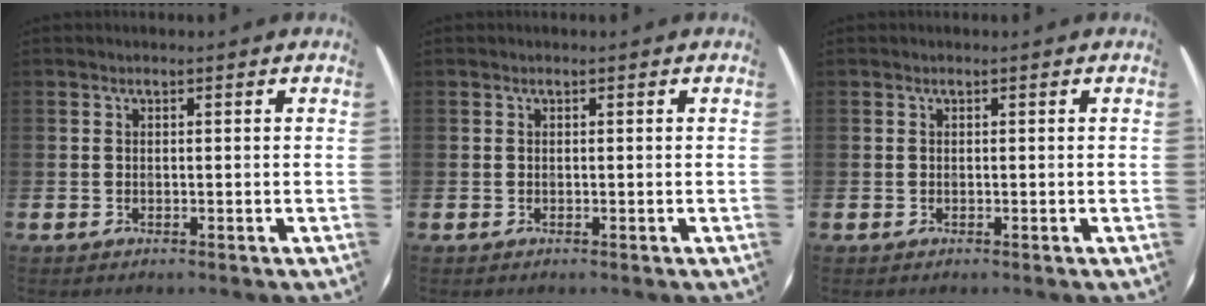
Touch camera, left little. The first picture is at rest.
{"total": 0.0}
{"total": 0.0}